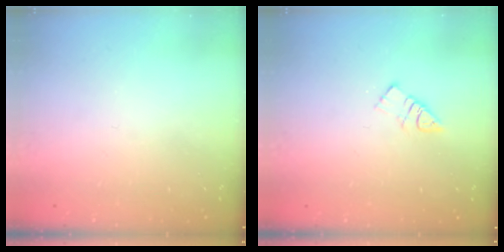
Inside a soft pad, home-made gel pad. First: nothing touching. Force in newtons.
{"total": 7.0, "press": 7.0, "slide": 0.3}